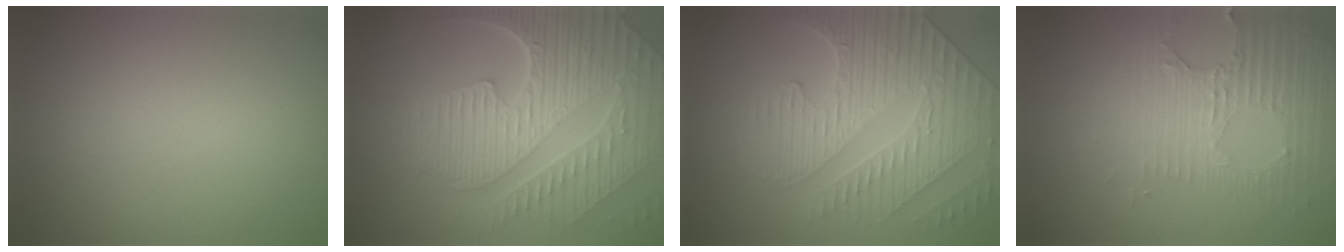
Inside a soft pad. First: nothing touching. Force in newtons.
{"total": 9.7, "press": 6.6, "slide": 7.0}
{"total": 5.6, "press": 5.2, "slide": 2.2}
{"total": 3.5, "press": 3.4, "slide": 1.1}